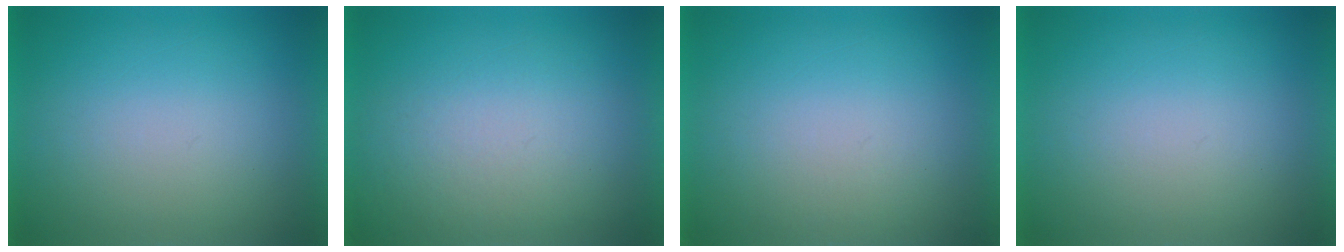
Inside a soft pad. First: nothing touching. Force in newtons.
{"total": 3.5}
{"total": 1.2}
{"total": 0.0}